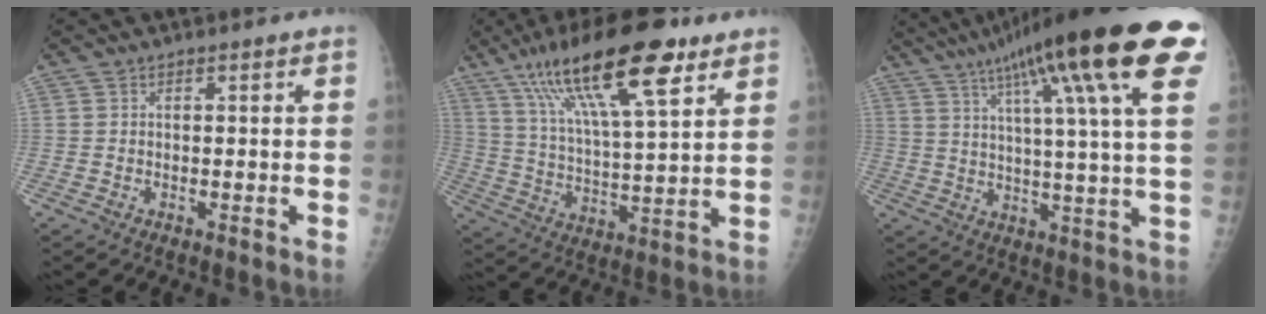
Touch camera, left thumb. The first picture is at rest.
{"total": 21.9, "force": [12.4, 5.9, 17.0], "torque": [-0.288, -0.024, 0.218]}
{"total": 26.5, "force": [13.2, 3.8, 22.7], "torque": [-0.331, 0.002, 0.184]}